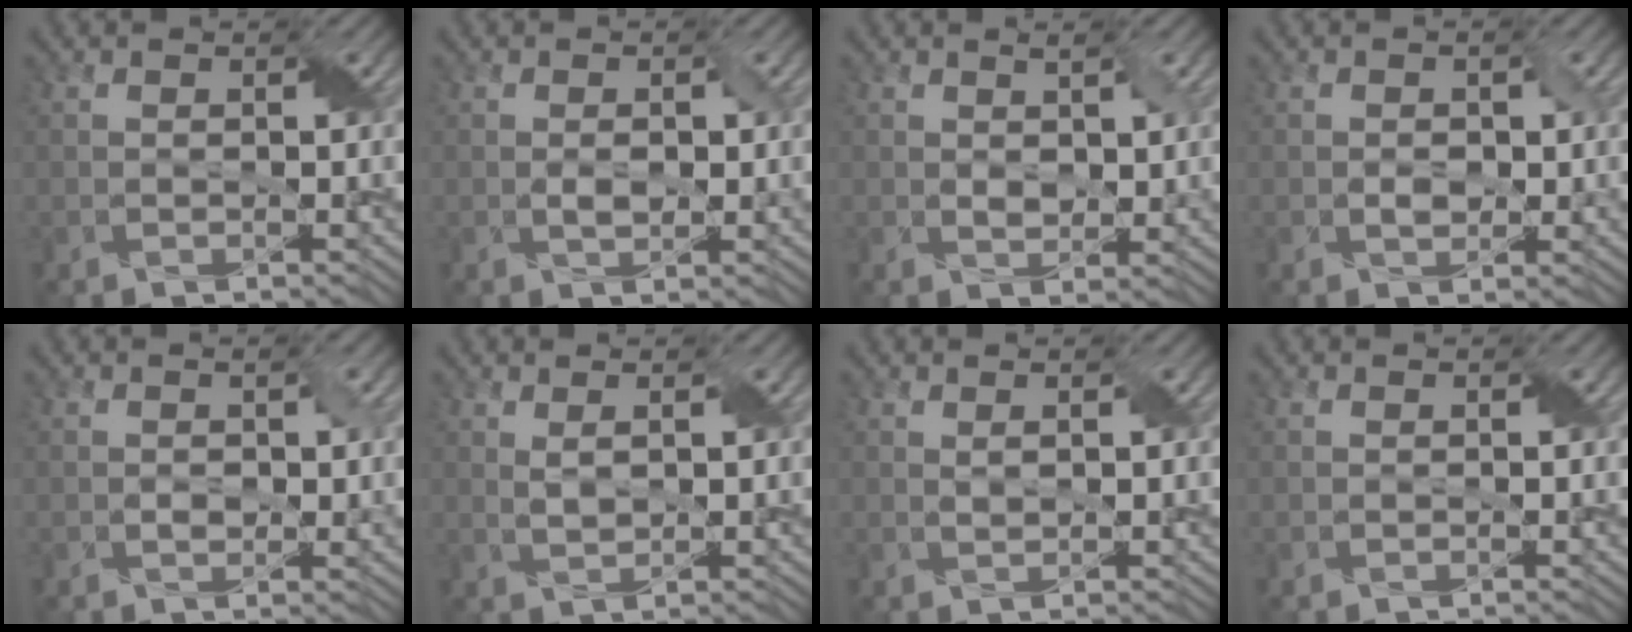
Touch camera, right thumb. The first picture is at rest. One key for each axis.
{"total": 2.0, "fx": 0.0, "fy": 1.1, "fz": 1.7, "tx": -0.035, "ty": -0.003, "tz": 0.004}
{"total": 2.6, "fx": 0.9, "fy": 1.4, "fz": 1.9, "tx": -0.039, "ty": -0.004, "tz": 0.020}
{"total": 2.0, "fx": -0.1, "fy": 1.4, "fz": 1.4, "tx": -0.029, "ty": -0.004, "tz": 0.000}
{"total": 1.8, "fx": 0.0, "fy": 1.1, "fz": 1.3, "tx": -0.025, "ty": -0.004, "tz": 0.002}
{"total": 1.6, "fx": 0.8, "fy": 0.6, "fz": 1.2, "tx": -0.032, "ty": 0.000, "tz": 0.019}
{"total": 0.8, "fx": 0.5, "fy": 0.3, "fz": 0.6, "tx": -0.016, "ty": 0.001, "tz": 0.011}
{"total": 0.0}